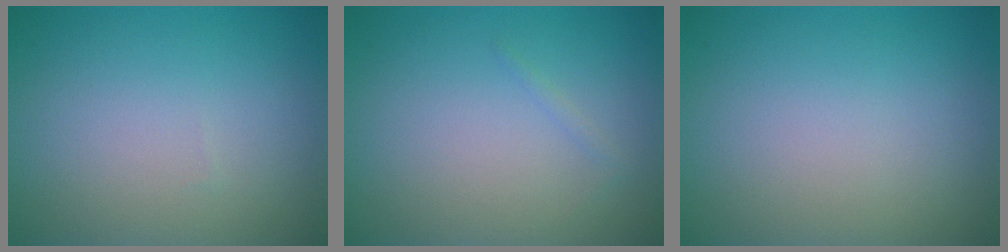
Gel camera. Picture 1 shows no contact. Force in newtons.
{"total": 0.5, "press": 0.5, "slide": 0.0}
{"total": 0.0}